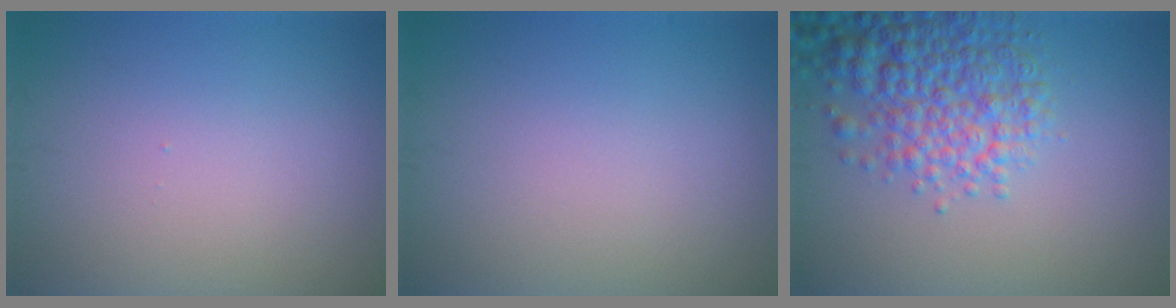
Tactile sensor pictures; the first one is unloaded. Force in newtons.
{"total": 0.0}
{"total": 6.2, "press": 6.2, "slide": 0.2}